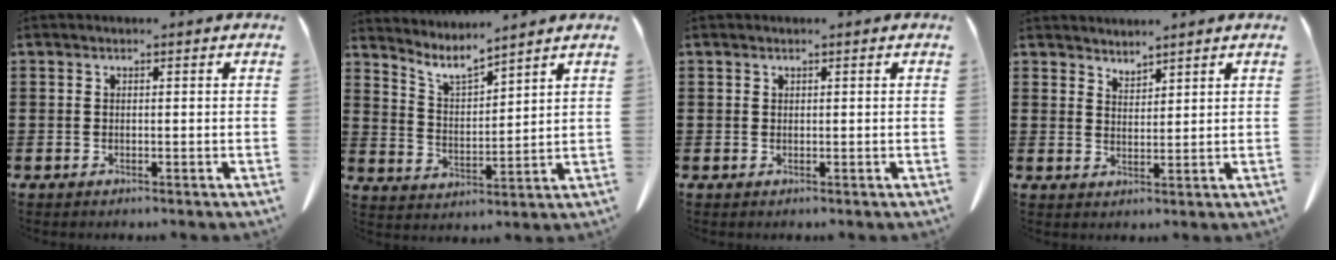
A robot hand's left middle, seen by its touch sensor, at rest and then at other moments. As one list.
[{"total": 5.7, "force": [5.2, 0.7, 2.3], "torque": [-0.062, -0.026, 0.091]}, {"total": 0.0}, {"total": 2.6, "force": [2.5, -0.1, -0.4], "torque": [0.002, -0.007, 0.049]}]